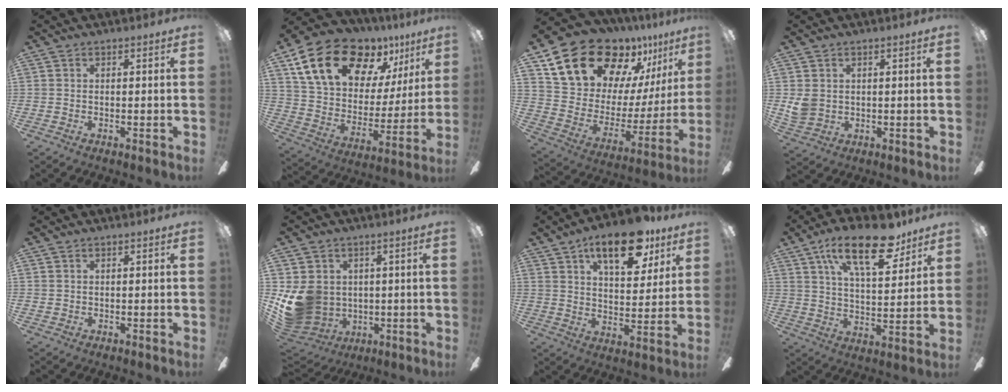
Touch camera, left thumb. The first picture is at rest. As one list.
[{"total": 20.5, "force": [13.8, 10.8, 10.7], "torque": [-0.182, -0.083, 0.249]}, {"total": 22.0, "force": [16.5, 11.1, 9.3], "torque": [-0.160, -0.112, 0.312]}, {"total": 4.6, "force": [1.1, 3.9, 2.3], "torque": [-0.040, 0.009, 0.024]}, {"total": 0.9, "force": [0.4, 0.8, 0.3], "torque": [-0.007, 0.003, 0.006]}, {"total": 12.1, "force": [0.0, 11.0, 5.2], "torque": [-0.127, -0.008, 0.008]}, {"total": 16.9, "force": [10.3, 7.4, 11.1], "torque": [-0.161, -0.038, 0.170]}, {"total": 20.1, "force": [12.4, 8.2, 13.5], "torque": [-0.216, -0.050, 0.202]}]